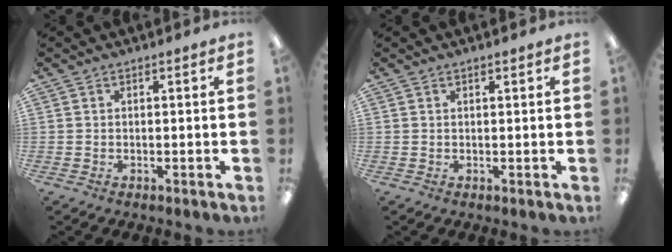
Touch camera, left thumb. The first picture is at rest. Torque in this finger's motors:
{"motor_torque": [0.03, 0.03, -0.23, 0.04, 0.05]}